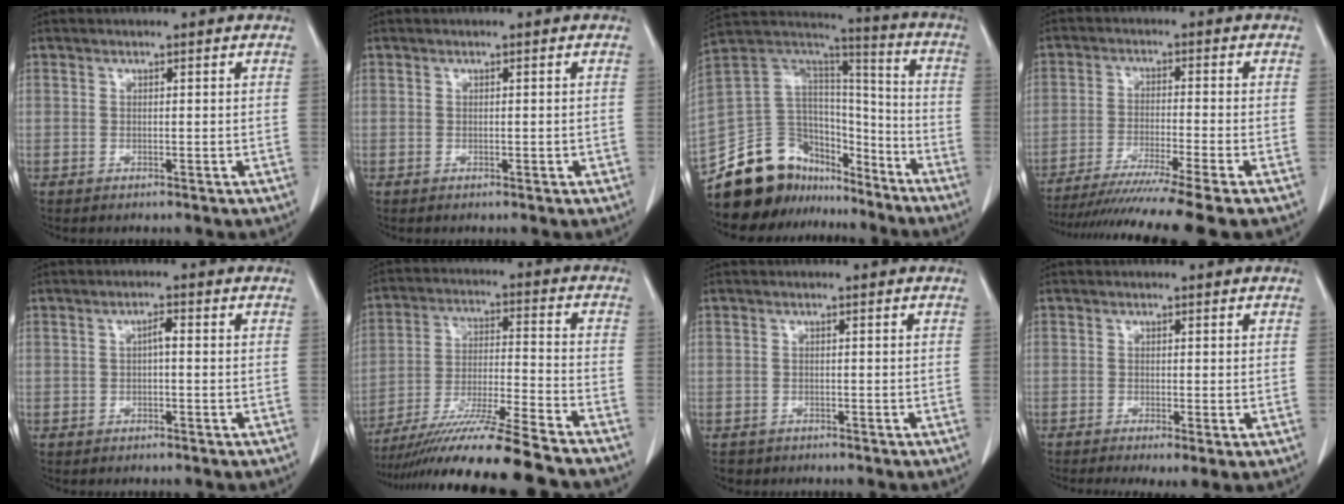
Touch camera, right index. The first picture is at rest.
{"total": 0.8, "force": [-0.2, 0.4, 0.6], "torque": [-0.008, 0.002, 0.001]}
{"total": 19.8, "force": [-16.1, 9.9, 6.1], "torque": [-0.116, 0.071, -0.270]}
{"total": 15.2, "force": [-12.7, -2.1, 8.1], "torque": [-0.129, -0.042, -0.200]}
{"total": 1.5, "force": [0.0, 0.4, 1.4], "torque": [-0.025, 0.004, 0.000]}
{"total": 18.7, "force": [-15.7, -1.0, 10.0], "torque": [-0.183, -0.034, -0.271]}
{"total": 1.7, "force": [-1.2, 1.2, -0.1], "torque": [-0.010, 0.002, -0.020]}
{"total": 3.8, "force": [-1.9, 0.9, 3.1], "torque": [-0.051, -0.015, -0.033]}